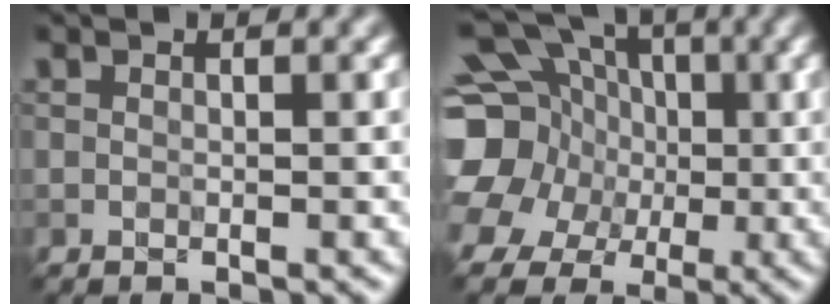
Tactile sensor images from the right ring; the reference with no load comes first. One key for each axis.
{"total": 16.3, "fx": 1.3, "fy": 14.8, "fz": 6.8, "tx": -0.177, "ty": 0.017, "tz": -0.009}